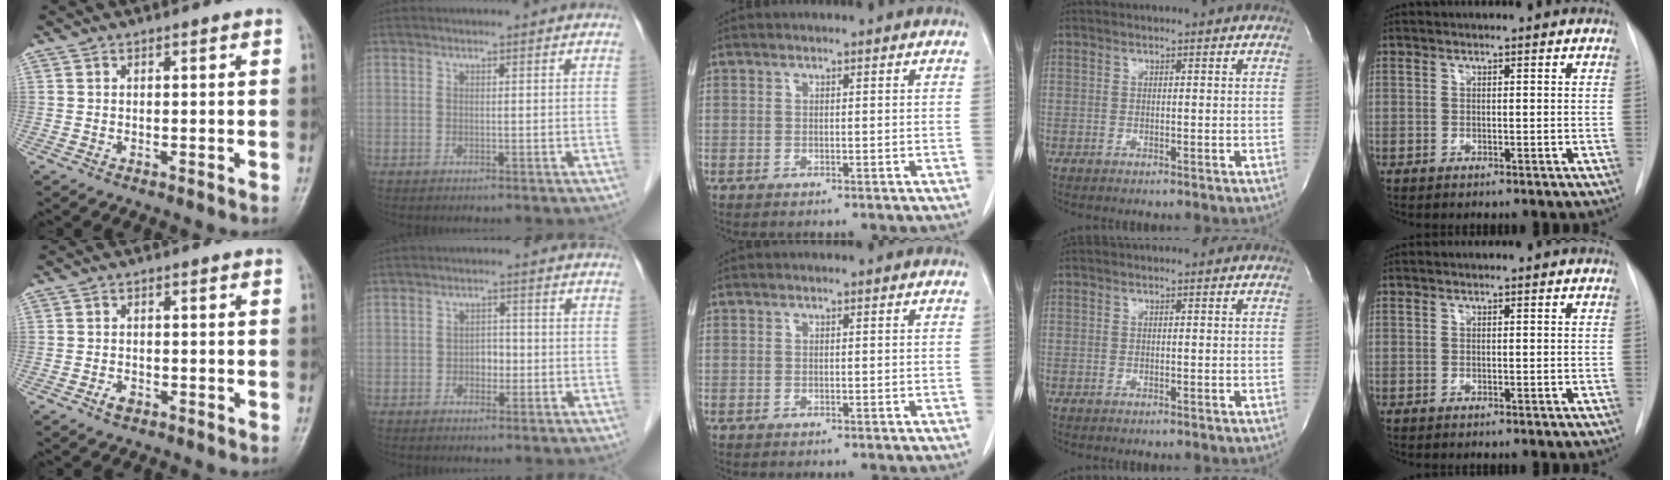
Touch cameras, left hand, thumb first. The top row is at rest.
{"thumb": {"total": 1.8, "force": [-1.0, 1.1, 1.0], "torque": [-0.019, 0.004, -0.019]}, "index": {"total": 2.4, "force": [-0.7, 1.7, 1.6], "torque": [-0.020, 0.007, -0.011]}}